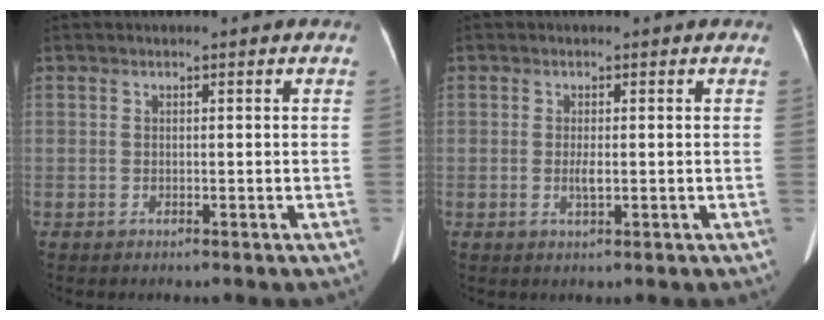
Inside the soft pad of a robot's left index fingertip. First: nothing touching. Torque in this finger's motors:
{"motor_torque": [0.13, -0.14, 0.04, 0.00]}